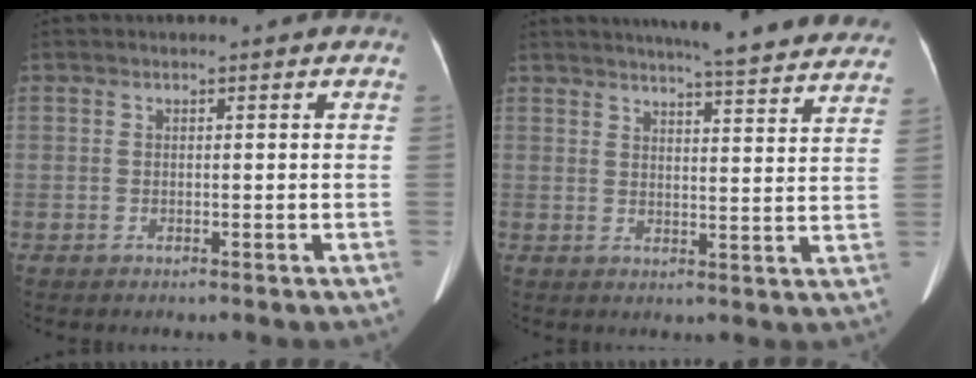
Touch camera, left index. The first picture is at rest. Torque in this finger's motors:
{"motor_torque": [0.45, -0.60, 0.02, 0.09]}